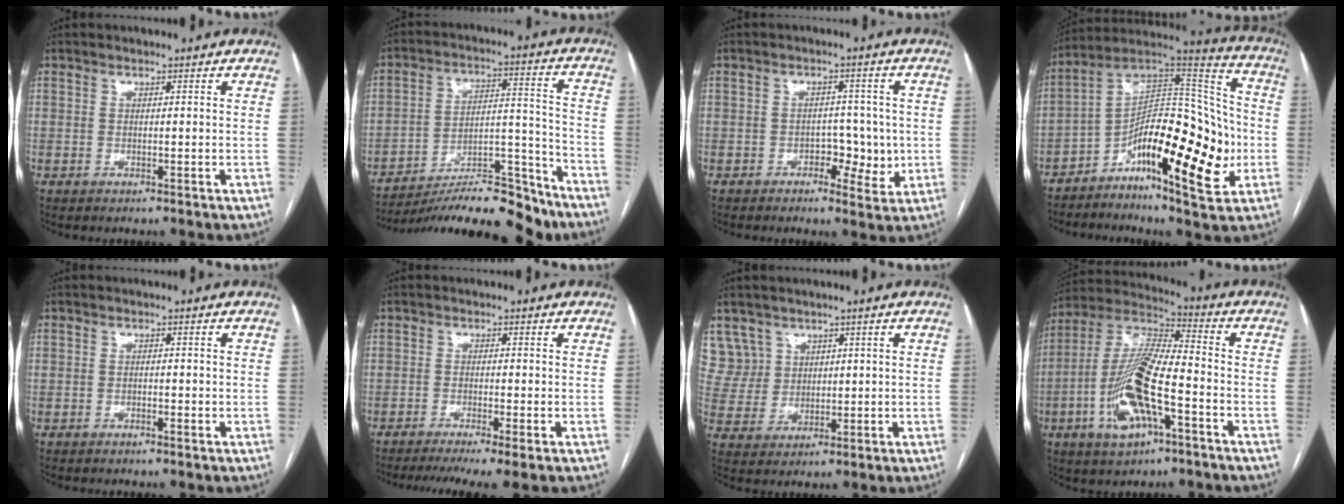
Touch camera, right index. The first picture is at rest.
{"total": 19.5, "force": [-17.4, 3.6, 8.1], "torque": [-0.107, 0.028, -0.272]}
{"total": 4.9, "force": [-1.2, 3.0, 3.7], "torque": [-0.039, 0.008, -0.016]}
{"total": 19.9, "force": [-6.1, 6.0, 18.0], "torque": [-0.291, 0.030, -0.094]}
{"total": 0.8, "force": [-0.4, 0.2, 0.6], "torque": [-0.010, 0.002, -0.005]}
{"total": 7.1, "force": [-5.3, -0.2, 4.7], "torque": [-0.065, -0.011, -0.082]}
{"total": 6.7, "force": [3.9, 5.5, -0.1], "torque": [0.000, 0.016, 0.090]}
{"total": 15.5, "force": [-5.4, 4.3, 13.9], "torque": [-0.292, 0.001, -0.097]}